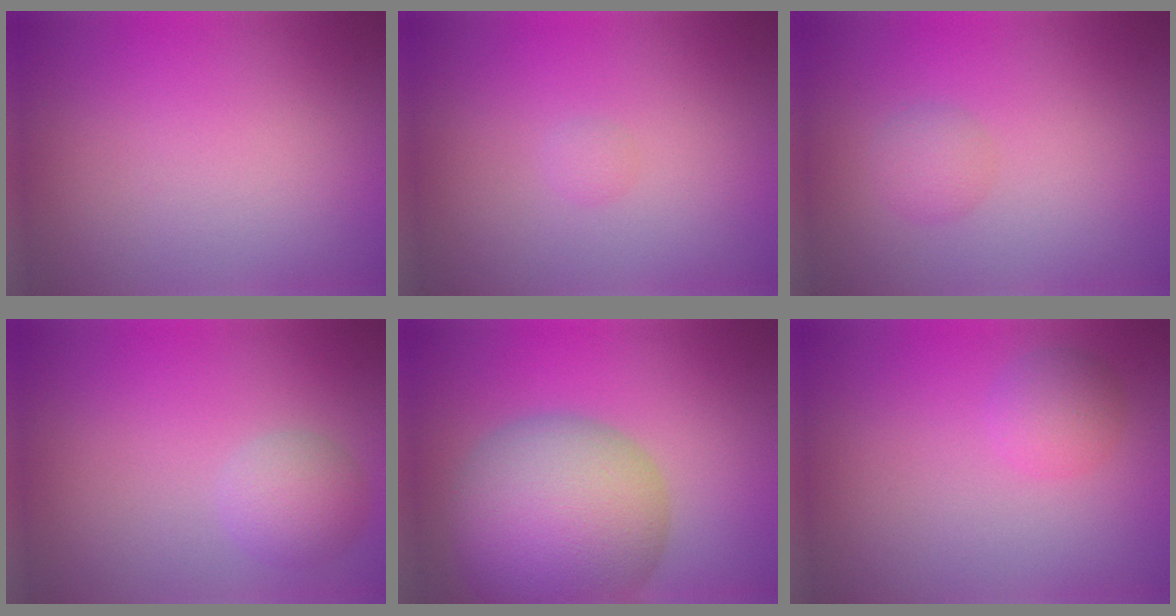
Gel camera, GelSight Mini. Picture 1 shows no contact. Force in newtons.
{"total": 0.6, "press": 0.6, "slide": 0.0}
{"total": 1.6, "press": 1.6, "slide": 0.1}
{"total": 2.7, "press": 2.7, "slide": 0.1}
{"total": 13.5, "press": 13.4, "slide": 0.9}
{"total": 1.9, "press": 1.9, "slide": 0.1}